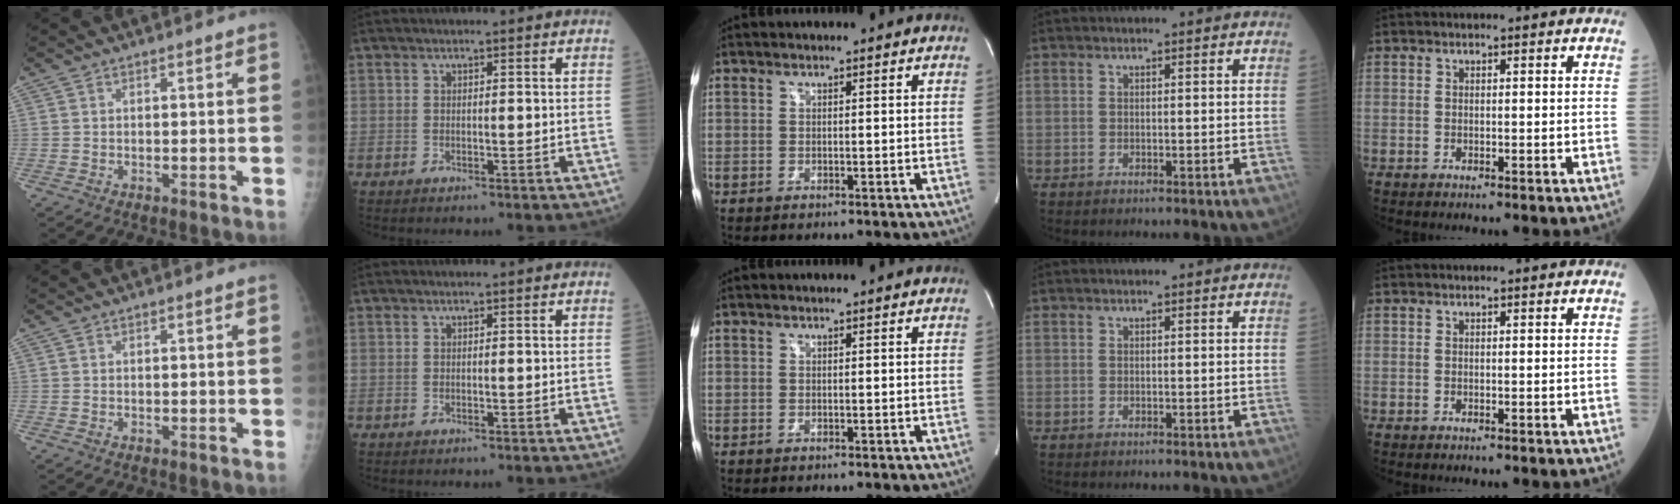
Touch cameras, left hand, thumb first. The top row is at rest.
{}